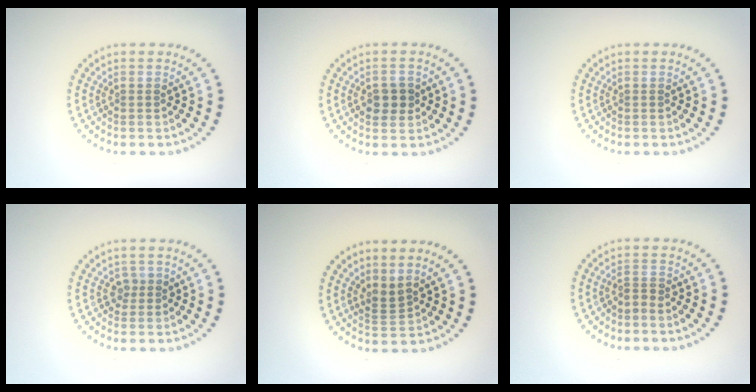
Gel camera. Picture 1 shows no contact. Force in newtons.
{"total": 2.2, "press": 2.2, "slide": 0.3}
{"total": 0.0}
{"total": 1.1, "press": 0.8, "slide": 0.8}
{"total": 1.8, "press": 1.3, "slide": 1.1}
{"total": 1.0, "press": 0.4, "slide": 0.9}